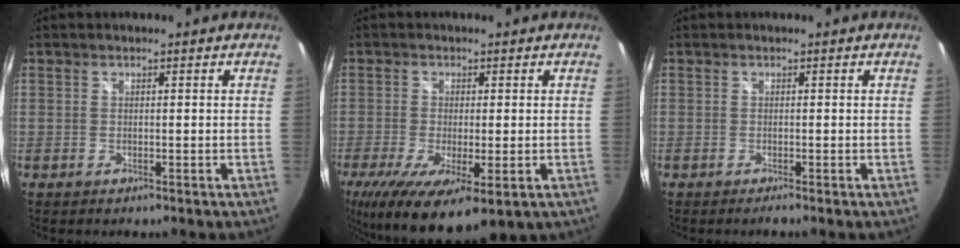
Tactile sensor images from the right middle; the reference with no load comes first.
{"total": 14.6, "force": [-6.8, 4.7, 12.0], "torque": [-0.237, -0.061, -0.105]}
{"total": 1.0, "force": [-0.9, -0.2, 0.5], "torque": [-0.006, -0.004, -0.015]}